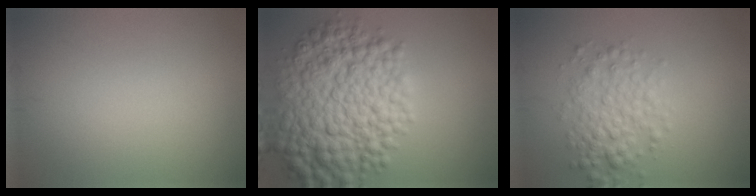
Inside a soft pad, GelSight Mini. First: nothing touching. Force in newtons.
{"total": 11.4, "press": 11.4, "slide": 0.1}
{"total": 4.0, "press": 4.0, "slide": 0.1}